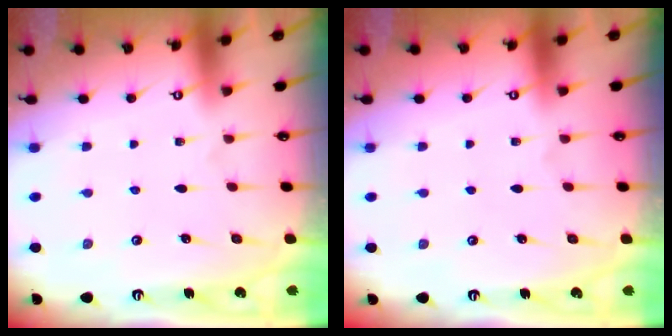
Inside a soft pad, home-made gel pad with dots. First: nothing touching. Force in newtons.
{"total": 0.0}